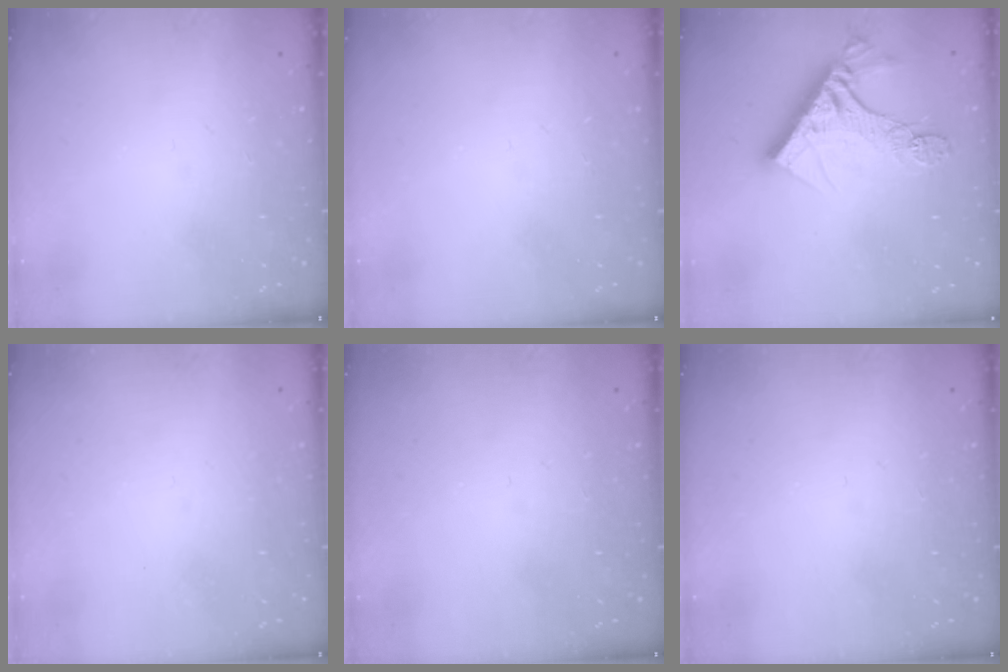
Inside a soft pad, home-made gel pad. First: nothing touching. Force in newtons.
{"total": 0.0}
{"total": 13.2, "press": 13.1, "slide": 1.2}
{"total": 0.8, "press": 0.7, "slide": 0.3}
{"total": 0.0}
{"total": 0.0}